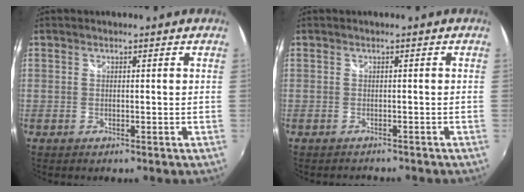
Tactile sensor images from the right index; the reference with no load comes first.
{"total": 2.3, "force": [-2.3, 0.3, 0.5], "torque": [-0.014, -0.013, -0.031]}